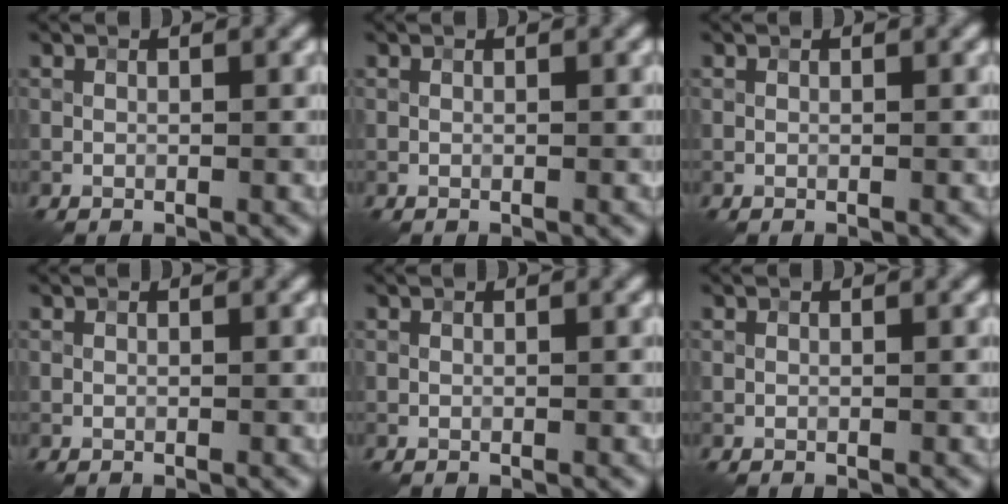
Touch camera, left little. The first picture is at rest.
{"total": 0.0}
{"total": 0.0}
{"total": 0.0}
{"total": 0.0}
{"total": 0.0}